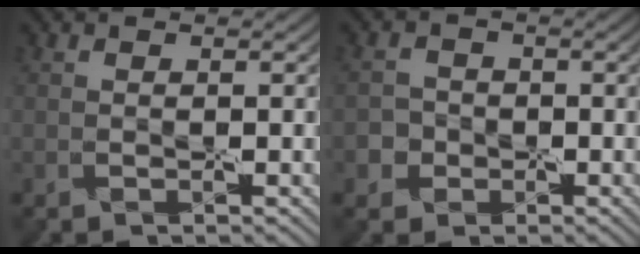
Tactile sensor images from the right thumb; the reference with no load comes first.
{"total": 2.4, "force": [-0.9, 2.1, -0.8], "torque": [0.035, -0.002, -0.028]}